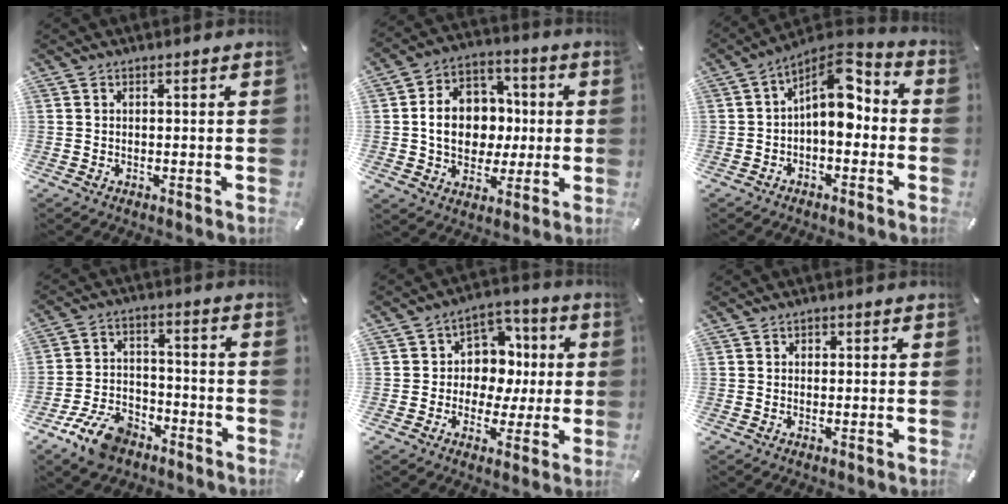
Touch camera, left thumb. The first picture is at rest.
{"total": 13.1, "force": [-0.2, 11.2, 6.8], "torque": [-0.122, 0.021, 0.004]}
{"total": 9.9, "force": [1.4, 5.5, 8.2], "torque": [-0.144, -0.025, 0.019]}
{"total": 11.6, "force": [-7.5, 6.7, 5.8], "torque": [-0.108, 0.049, -0.134]}
{"total": 9.6, "force": [0.4, 9.1, 2.8], "torque": [-0.036, -0.003, 0.010]}
{"total": 0.9, "force": [0.1, 0.9, 0.2], "torque": [-0.002, 0.007, -0.001]}